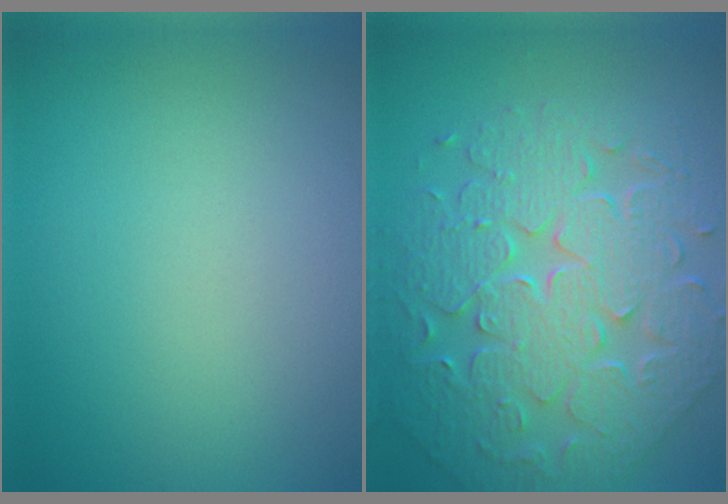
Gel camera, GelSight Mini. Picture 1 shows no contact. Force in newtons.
{"total": 9.0, "press": 7.2, "slide": 5.3}